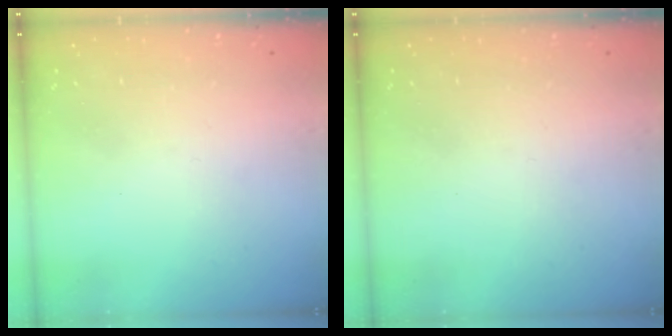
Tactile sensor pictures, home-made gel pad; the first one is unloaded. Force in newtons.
{"total": 0.0}